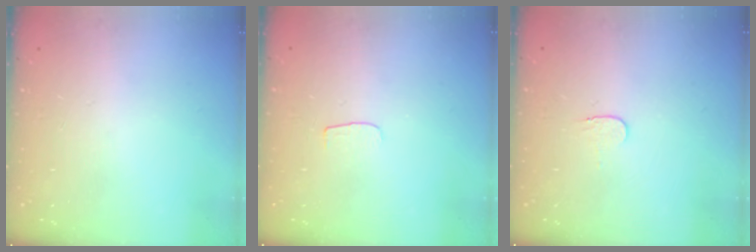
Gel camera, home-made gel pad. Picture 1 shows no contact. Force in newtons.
{"total": 3.1, "press": 3.1, "slide": 0.3}
{"total": 3.7, "press": 3.7, "slide": 0.4}